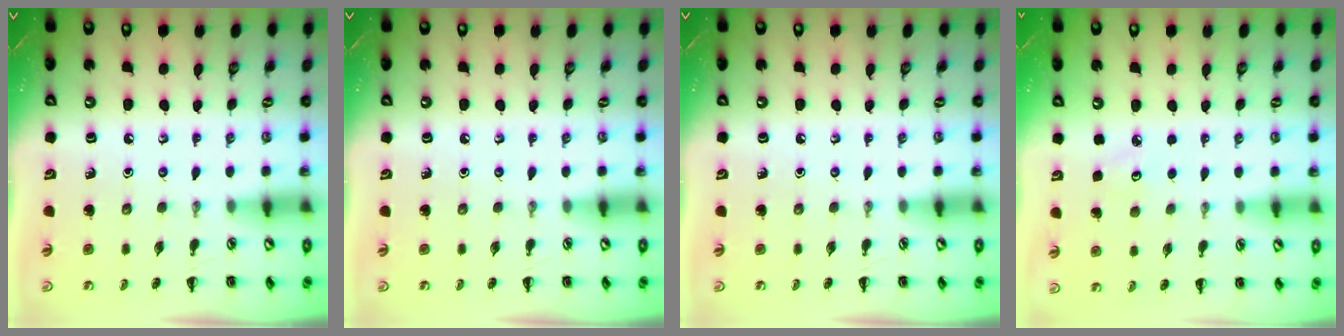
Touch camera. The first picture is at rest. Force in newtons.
{"total": 0.0}
{"total": 0.0}
{"total": 2.8, "press": 2.7, "slide": 0.8}